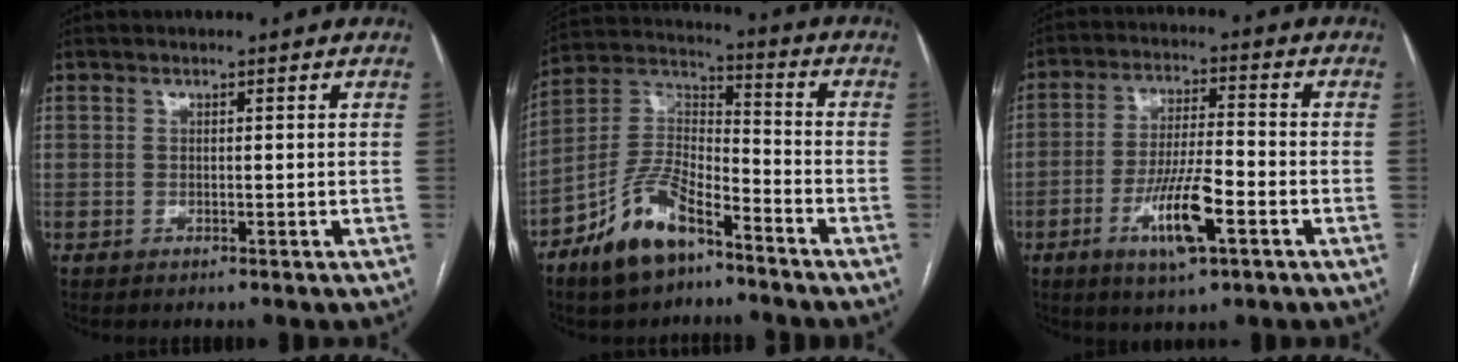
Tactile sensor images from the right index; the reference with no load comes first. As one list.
[{"total": 12.0, "force": [-8.1, 4.5, 7.7], "torque": [-0.165, 0.008, -0.153]}, {"total": 10.2, "force": [-4.4, 1.8, 9.1], "torque": [-0.172, -0.006, -0.074]}]